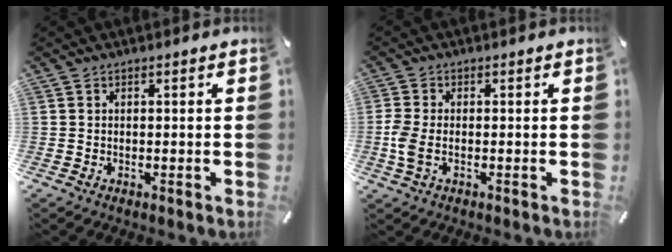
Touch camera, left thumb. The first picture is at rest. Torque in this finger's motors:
{"motor_torque": [0.46, 1.03, 0.29, -0.22, 0.09]}